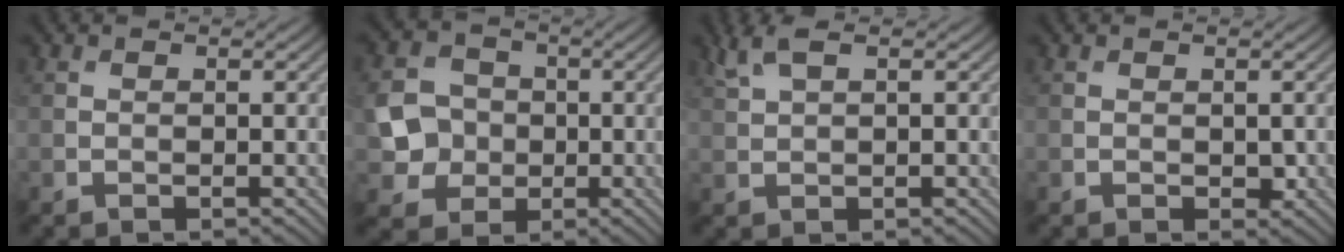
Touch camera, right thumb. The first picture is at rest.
{"total": 6.5, "force": [-0.8, 5.9, 2.7], "torque": [-0.072, -0.001, -0.028]}
{"total": 2.9, "force": [1.8, 0.8, 2.2], "torque": [-0.059, 0.010, 0.042]}
{"total": 1.0, "force": [-0.1, 0.7, 0.8], "torque": [-0.010, -0.005, 0.002]}